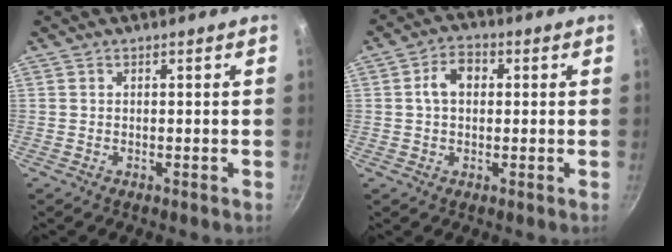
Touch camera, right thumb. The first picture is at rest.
{"total": 5.6, "force": [0.8, 3.9, 3.9], "torque": [-0.047, 0.015, 0.005]}